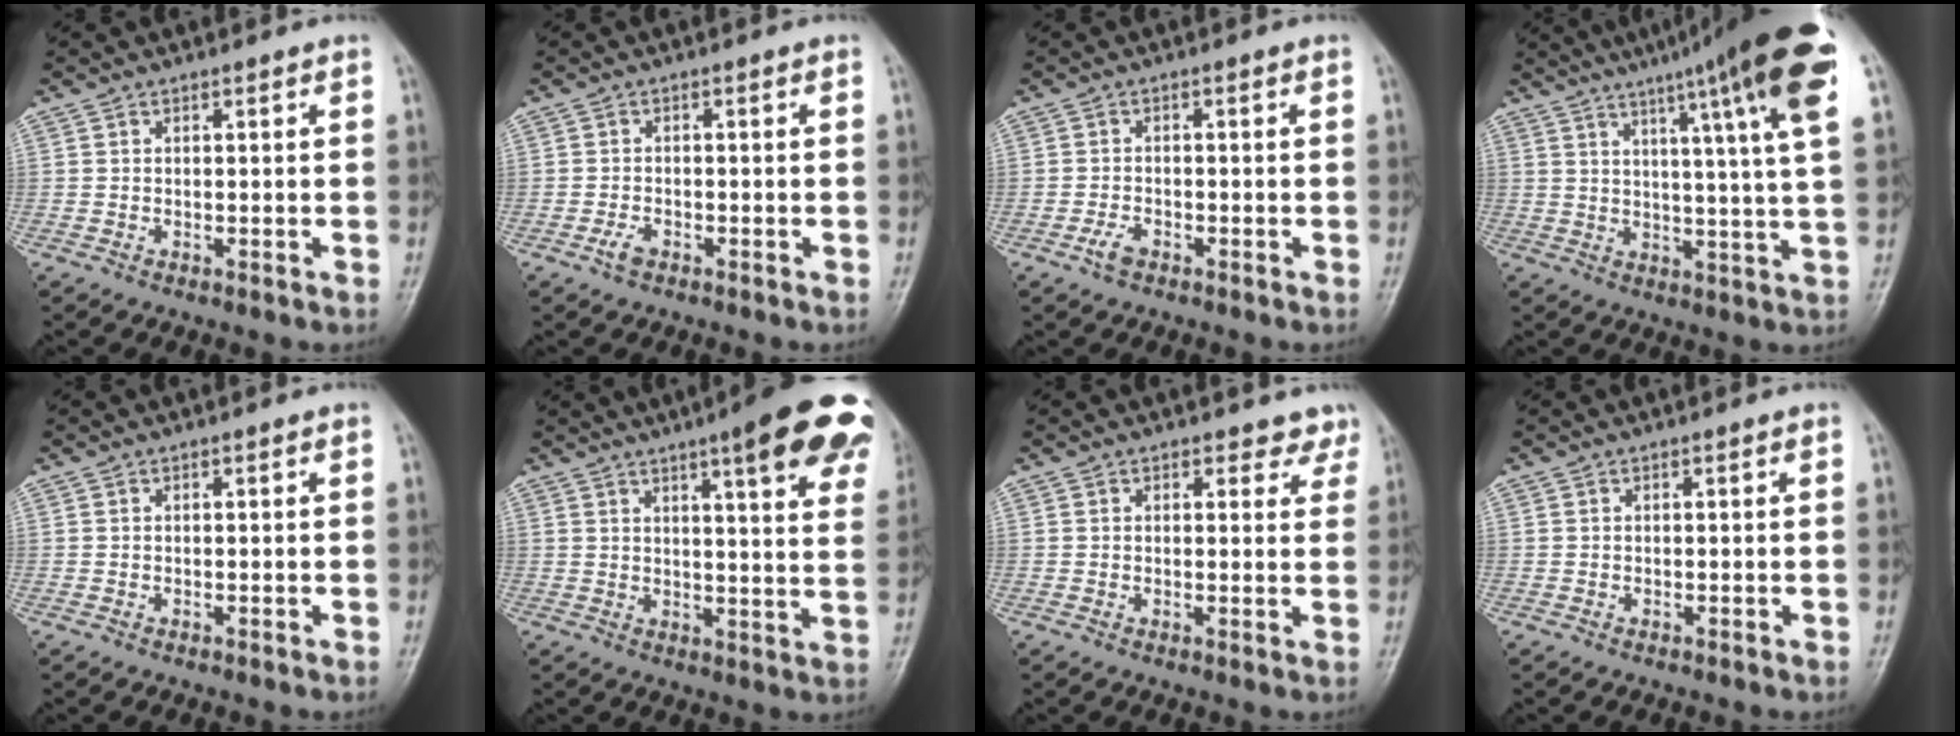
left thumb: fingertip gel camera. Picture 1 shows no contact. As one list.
[{"total": 2.0, "force": [-1.2, 1.0, 1.2], "torque": [-0.028, 0.006, -0.023]}, {"total": 2.4, "force": [-1.5, 1.2, 1.4], "torque": [-0.032, 0.008, -0.029]}, {"total": 19.2, "force": [10.2, 1.1, 16.2], "torque": [-0.226, -0.019, 0.127]}, {"total": 0.0}, {"total": 19.3, "force": [11.0, 4.1, 15.3], "torque": [-0.174, -0.030, 0.125]}, {"total": 3.7, "force": [3.2, 1.9, 0.5], "torque": [0.029, -0.018, 0.021]}, {"total": 0.0}]